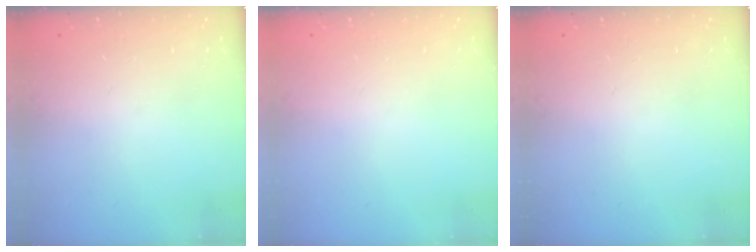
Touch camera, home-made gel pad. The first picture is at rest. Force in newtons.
{"total": 0.0}
{"total": 0.0}